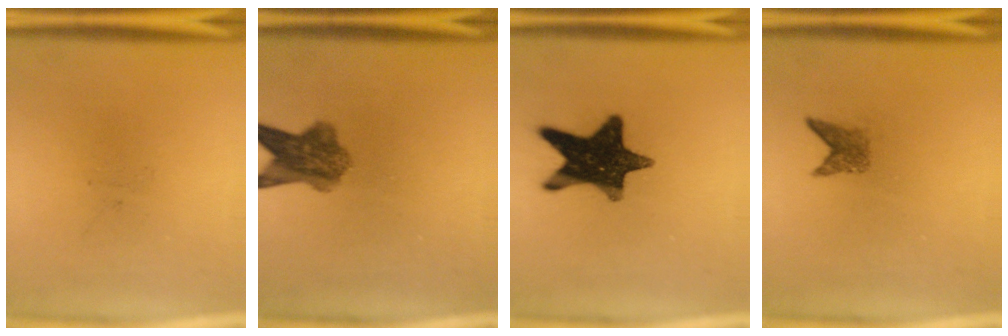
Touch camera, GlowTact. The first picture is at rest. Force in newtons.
{"total": 6.6}
{"total": 14.4}
{"total": 1.9}